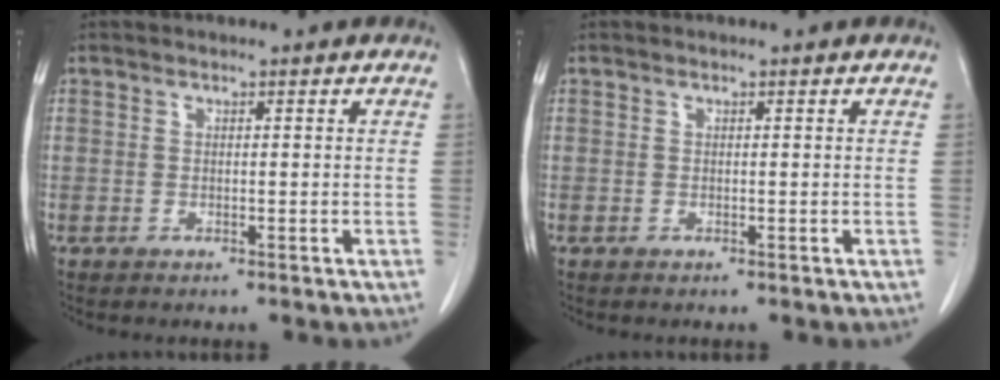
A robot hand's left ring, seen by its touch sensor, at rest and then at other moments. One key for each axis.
{"total": 0.0}